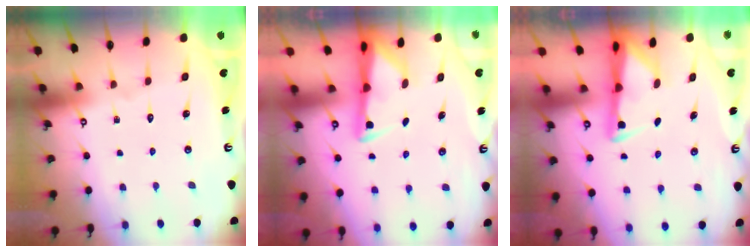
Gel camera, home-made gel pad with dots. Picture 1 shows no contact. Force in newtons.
{"total": 2.9, "press": 2.9, "slide": 0.6}
{"total": 3.1, "press": 3.1, "slide": 0.5}